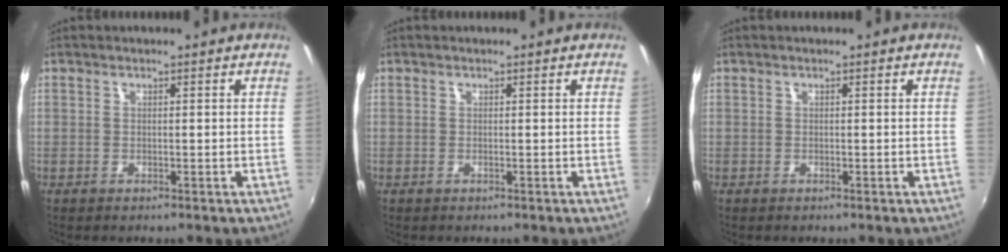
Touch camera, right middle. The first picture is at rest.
{"total": 0.0}
{"total": 0.0}